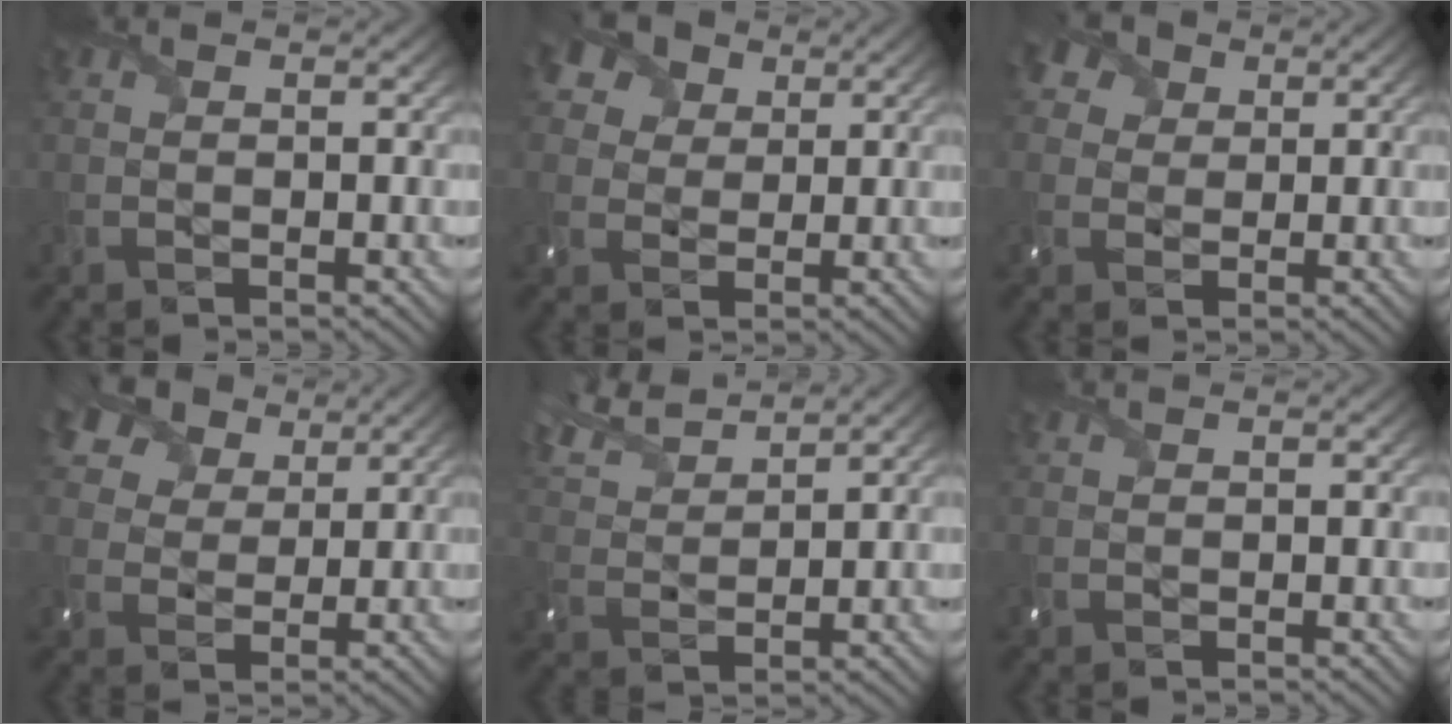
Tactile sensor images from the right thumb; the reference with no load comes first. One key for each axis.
{"total": 8.9, "fx": 5.1, "fy": 6.3, "fz": 3.6, "tx": -0.138, "ty": 0.017, "tz": 0.088}
{"total": 6.5, "fx": 3.3, "fy": 4.9, "fz": 2.7, "tx": -0.101, "ty": 0.019, "tz": 0.046}
{"total": 10.7, "fx": 7.0, "fy": 6.8, "fz": 4.3, "tx": -0.145, "ty": 0.007, "tz": 0.129}
{"total": 7.1, "fx": 6.2, "fy": 1.8, "fz": 3.0, "tx": -0.085, "ty": 0.021, "tz": 0.127}
{"total": 1.1, "fx": 1.1, "fy": 0.2, "fz": 0.4, "tx": -0.017, "ty": 0.005, "tz": 0.028}